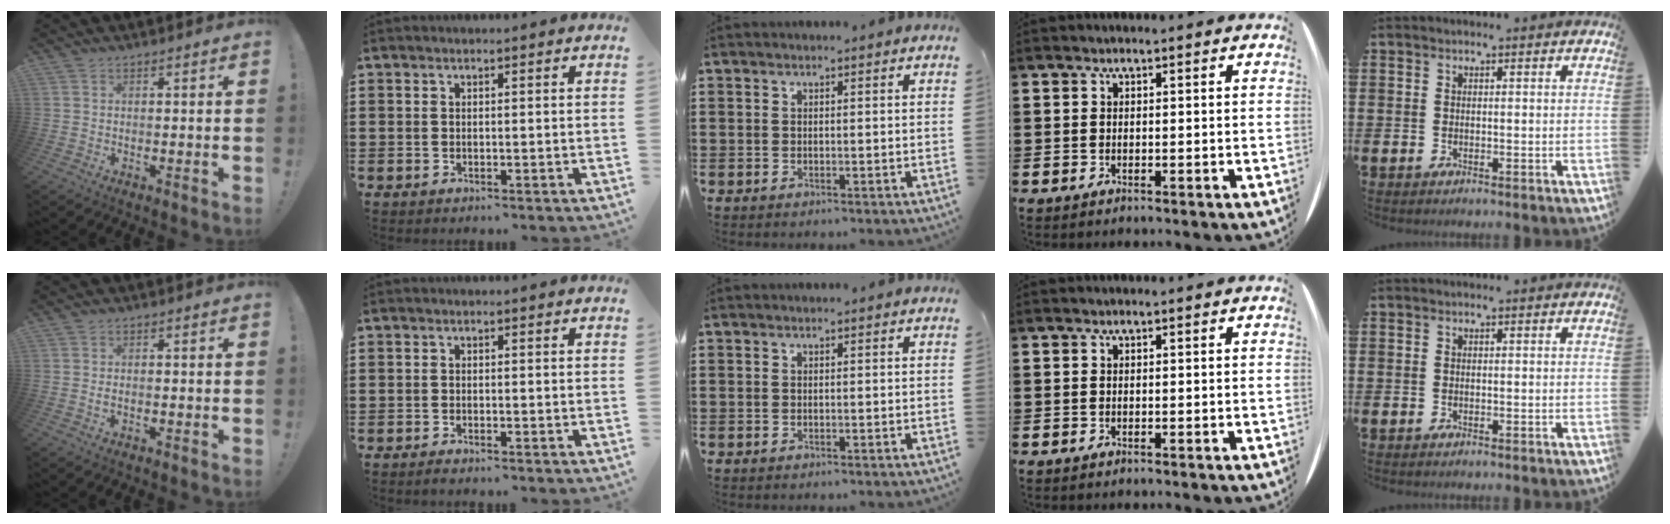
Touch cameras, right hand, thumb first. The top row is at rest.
{"thumb": {"total": 1.1, "force": [-0.3, 0.4, 1.0], "torque": [-0.019, 0.003, -0.005]}, "index": {"total": 0.8, "force": [-0.8, 0.0, 0.1], "torque": [-0.004, -0.003, -0.015]}}